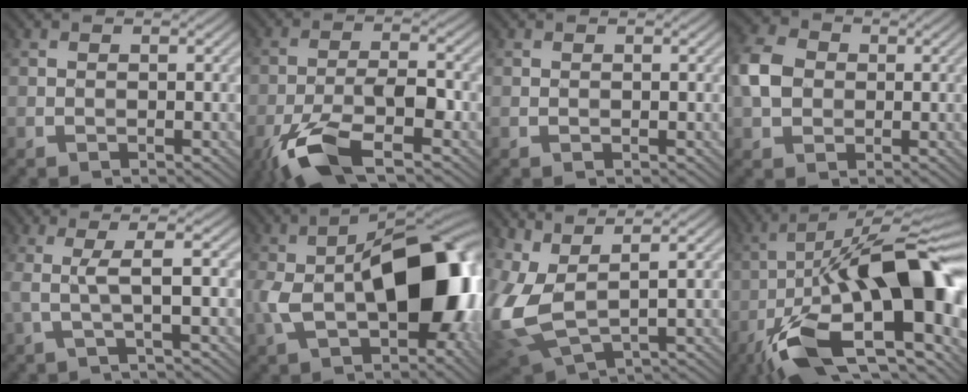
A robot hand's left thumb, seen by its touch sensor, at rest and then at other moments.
{"total": 10.7, "force": [-6.1, 3.3, 8.2], "torque": [-0.160, -0.008, -0.121]}
{"total": 0.0}
{"total": 5.5, "force": [0.3, 4.6, 3.1], "torque": [-0.082, 0.009, -0.001]}
{"total": 4.2, "force": [0.0, 0.6, 4.1], "torque": [-0.075, 0.009, -0.009]}
{"total": 15.5, "force": [-2.2, 8.2, 12.9], "torque": [-0.226, -0.009, -0.047]}
{"total": 10.2, "force": [2.2, 4.6, 8.9], "torque": [-0.251, -0.005, 0.054]}
{"total": 21.1, "force": [-6.7, 8.3, 18.2], "torque": [-0.317, -0.008, -0.112]}